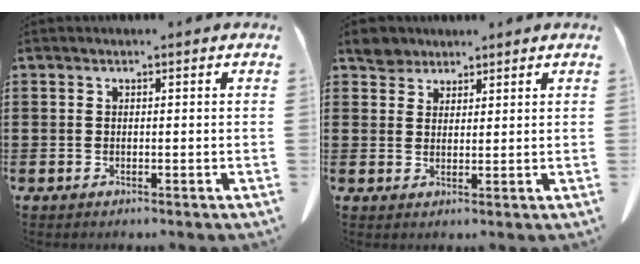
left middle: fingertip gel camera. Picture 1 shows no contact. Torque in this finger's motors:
{"motor_torque": [0.01, 0.00, 0.00, 0.00]}